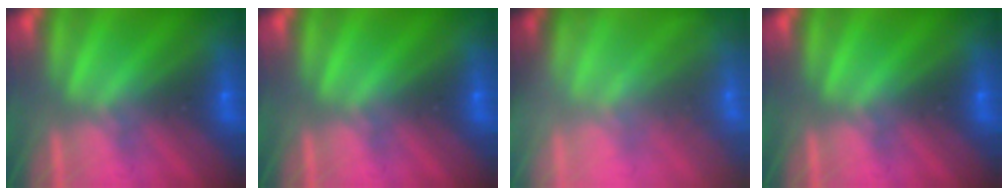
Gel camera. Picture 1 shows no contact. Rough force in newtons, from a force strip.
{"total": 0.0}
{"total": 7.1}
{"total": 0.0}